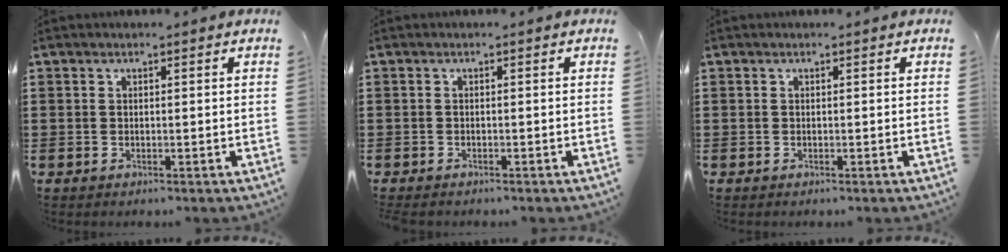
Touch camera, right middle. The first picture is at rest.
{"total": 0.6, "force": [-0.6, 0.2, 0.2], "torque": [-0.005, -0.003, -0.011]}
{"total": 0.0}